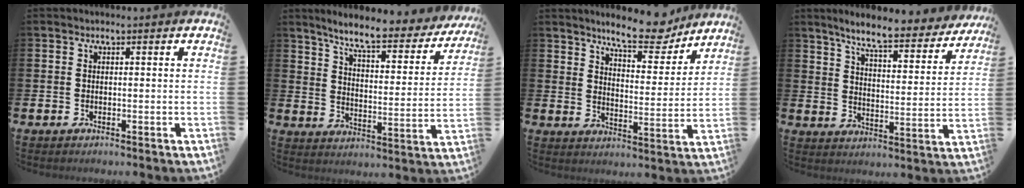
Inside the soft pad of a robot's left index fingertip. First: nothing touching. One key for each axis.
{"total": 7.4, "fx": 6.6, "fy": 1.2, "fz": 3.3, "tx": -0.091, "ty": -0.047, "tz": 0.106}
{"total": 9.1, "fx": 8.4, "fy": 2.0, "fz": 2.9, "tx": -0.062, "ty": -0.049, "tz": 0.149}
{"total": 7.8, "fx": 7.0, "fy": 1.0, "fz": 3.3, "tx": -0.079, "ty": -0.045, "tz": 0.117}